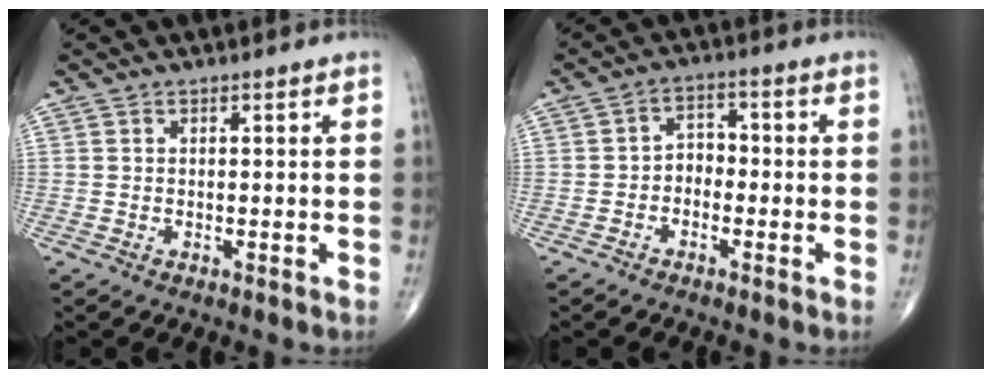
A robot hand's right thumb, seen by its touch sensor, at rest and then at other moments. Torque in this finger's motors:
{"motor_torque": [-0.32, 0.30, 0.17, 0.01, 0.04]}